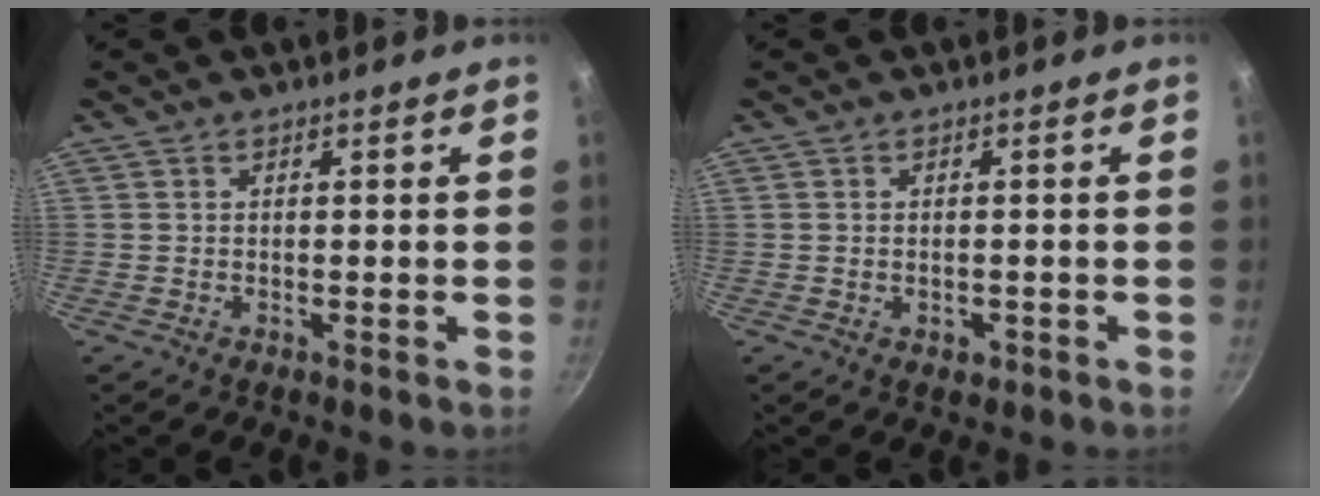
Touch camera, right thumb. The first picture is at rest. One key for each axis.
{"total": 1.7, "fx": -0.6, "fy": 1.2, "fz": 1.1, "tx": -0.015, "ty": 0.001, "tz": -0.007}